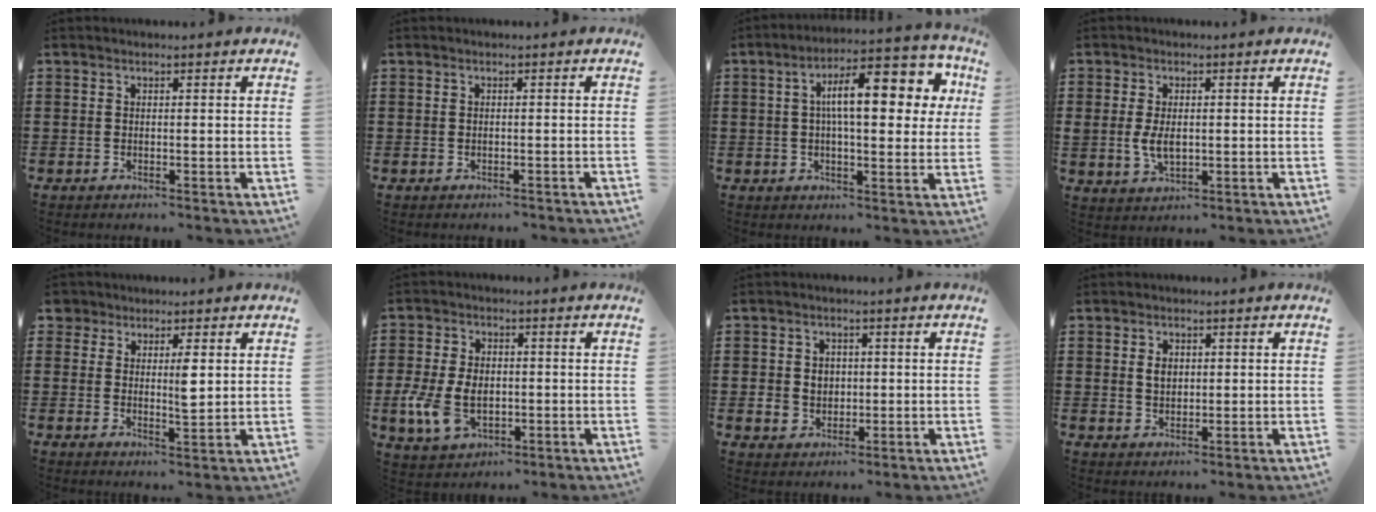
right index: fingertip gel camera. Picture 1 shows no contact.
{"total": 0.5, "force": [-0.4, 0.3, 0.1], "torque": [-0.003, 0.000, -0.009]}
{"total": 12.7, "force": [3.5, 4.6, 11.3], "torque": [-0.184, 0.008, 0.049]}
{"total": 3.9, "force": [0.1, 2.4, 3.1], "torque": [-0.070, 0.005, -0.002]}
{"total": 4.9, "force": [2.3, 2.6, 3.4], "torque": [-0.060, 0.004, 0.039]}
{"total": 7.8, "force": [-1.4, 5.4, 5.5], "torque": [-0.133, 0.004, -0.028]}
{"total": 3.4, "force": [0.1, 3.2, 1.1], "torque": [-0.033, 0.011, -0.003]}
{"total": 2.4, "force": [0.6, 1.8, 1.5], "torque": [-0.034, 0.010, 0.010]}